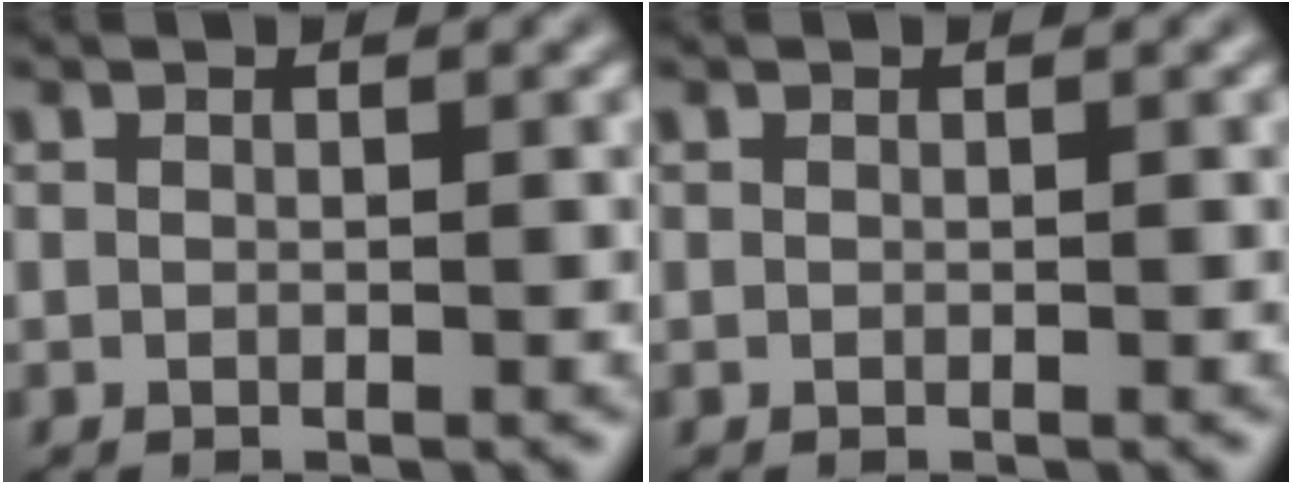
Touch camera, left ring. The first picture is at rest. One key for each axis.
{"total": 0.0}